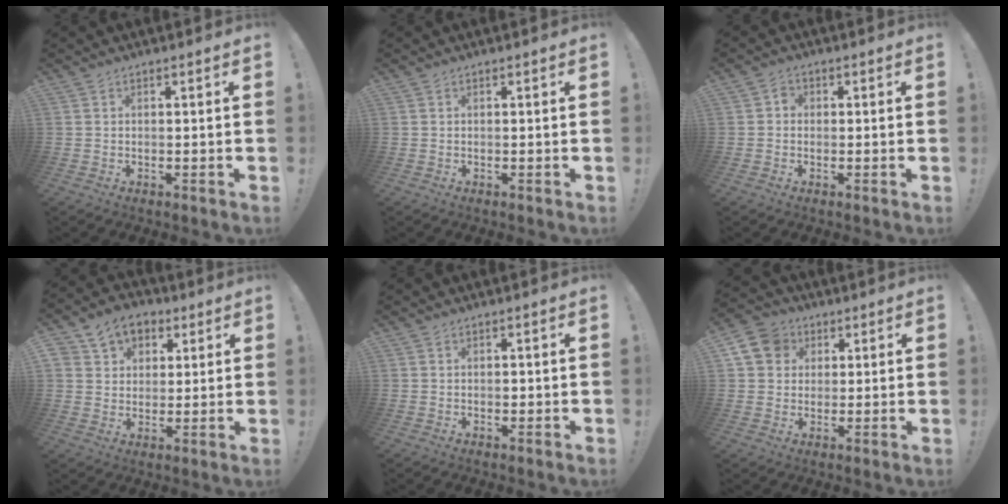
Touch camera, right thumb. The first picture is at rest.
{"total": 0.0}
{"total": 2.2, "force": [-0.6, 1.8, 1.1], "torque": [-0.018, 0.007, -0.011]}
{"total": 9.7, "force": [4.7, 7.8, 3.1], "torque": [-0.045, -0.018, 0.094]}
{"total": 0.7, "force": [-0.3, 0.6, 0.2], "torque": [0.002, -0.001, -0.007]}
{"total": 9.8, "force": [3.4, 8.4, 3.8], "torque": [-0.066, -0.008, 0.068]}